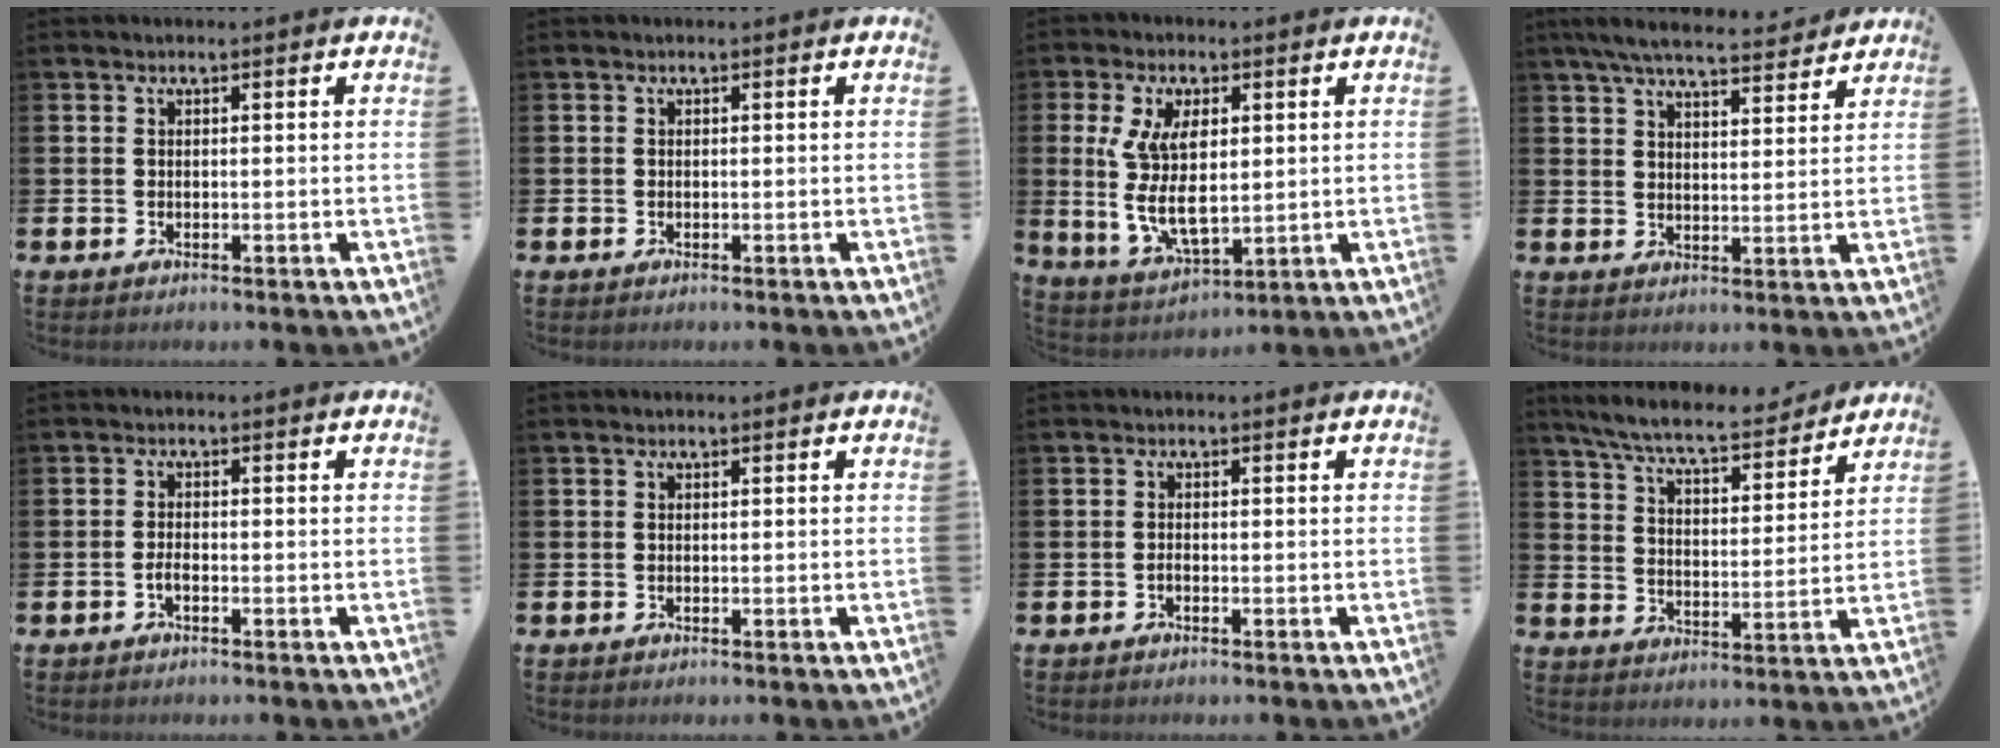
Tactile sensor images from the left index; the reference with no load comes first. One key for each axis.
{"total": 0.0}
{"total": 9.1, "fx": 2.2, "fy": 4.7, "fz": 7.5, "tx": -0.156, "ty": -0.009, "tz": 0.037}
{"total": 6.6, "fx": 6.1, "fy": 1.0, "fz": 2.1, "tx": -0.051, "ty": -0.034, "tz": 0.107}
{"total": 1.2, "fx": -0.7, "fy": 0.5, "fz": 0.9, "tx": -0.025, "ty": 0.002, "tz": -0.012}
{"total": 0.0}
{"total": 0.6, "fx": -0.5, "fy": 0.2, "fz": 0.3, "tx": -0.014, "ty": 0.000, "tz": -0.008}
{"total": 7.7, "fx": 7.1, "fy": 0.9, "fz": 2.8, "tx": -0.087, "ty": -0.042, "tz": 0.123}